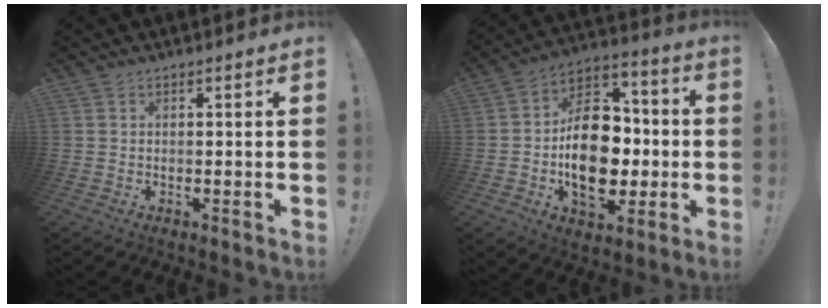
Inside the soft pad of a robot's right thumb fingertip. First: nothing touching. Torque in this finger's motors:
{"motor_torque": [2.67, 2.34, 0.22, -0.01, 0.26]}